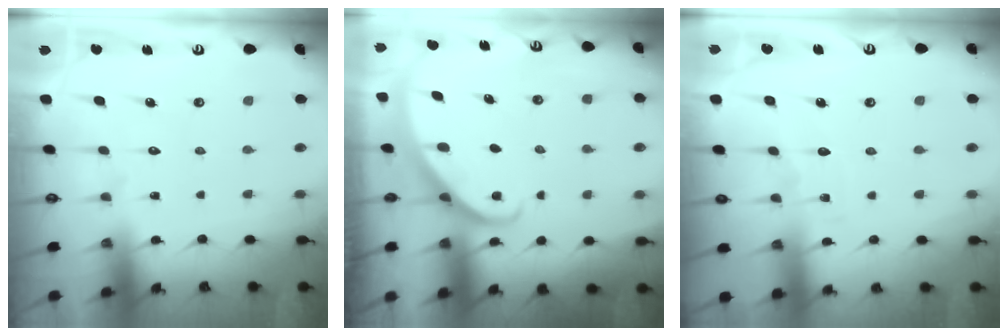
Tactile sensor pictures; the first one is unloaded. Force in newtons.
{"total": 2.3, "press": 2.3, "slide": 0.2}
{"total": 3.4, "press": 3.4, "slide": 0.3}